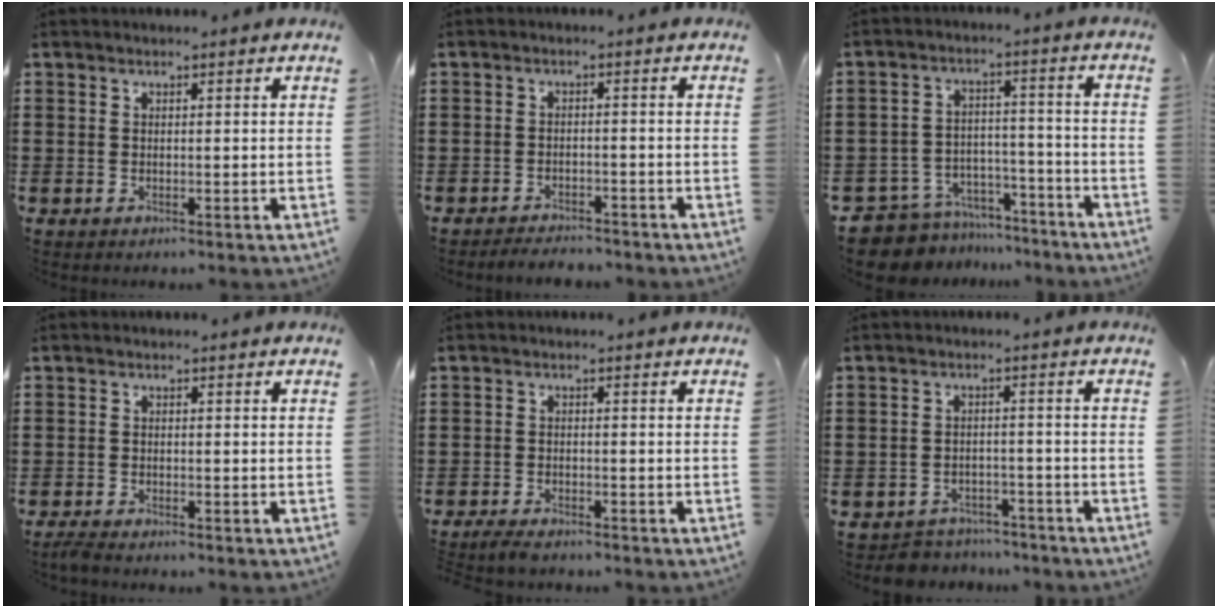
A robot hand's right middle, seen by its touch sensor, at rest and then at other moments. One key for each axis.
{"total": 2.4, "fx": -2.4, "fy": 0.3, "fz": 0.0, "tx": -0.007, "ty": 0.000, "tz": -0.051}
{"total": 7.6, "fx": -7.3, "fy": 1.8, "fz": 0.6, "tx": -0.017, "ty": 0.020, "tz": -0.147}
{"total": 1.5, "fx": -1.4, "fy": 0.1, "fz": 0.5, "tx": -0.017, "ty": -0.003, "tz": -0.029}
{"total": 2.1, "fx": -2.0, "fy": 0.3, "fz": 0.4, "tx": -0.017, "ty": 0.000, "tz": -0.043}
{"total": 3.6, "fx": -3.6, "fy": 0.8, "fz": -0.3, "tx": -0.004, "ty": 0.003, "tz": -0.078}